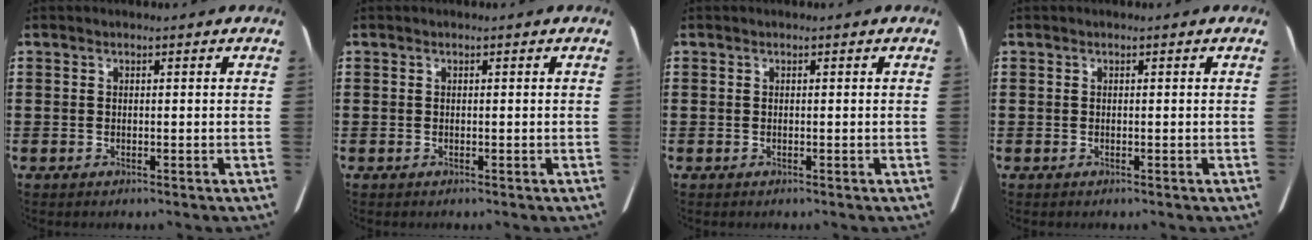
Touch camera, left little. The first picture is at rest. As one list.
[{"total": 0.0}, {"total": 0.0}, {"total": 0.0}]